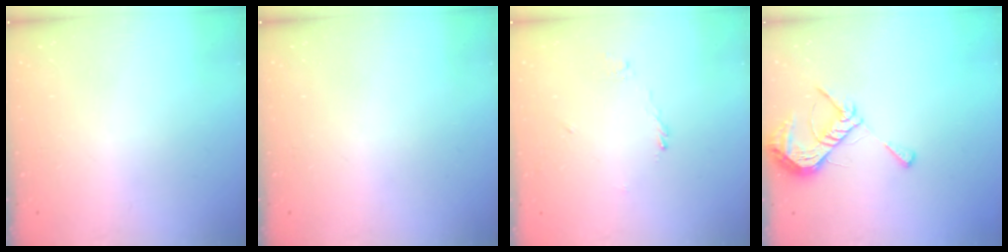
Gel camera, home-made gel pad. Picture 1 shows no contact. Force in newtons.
{"total": 0.0}
{"total": 1.1, "press": 1.1, "slide": 0.4}
{"total": 8.5, "press": 8.5, "slide": 1.0}